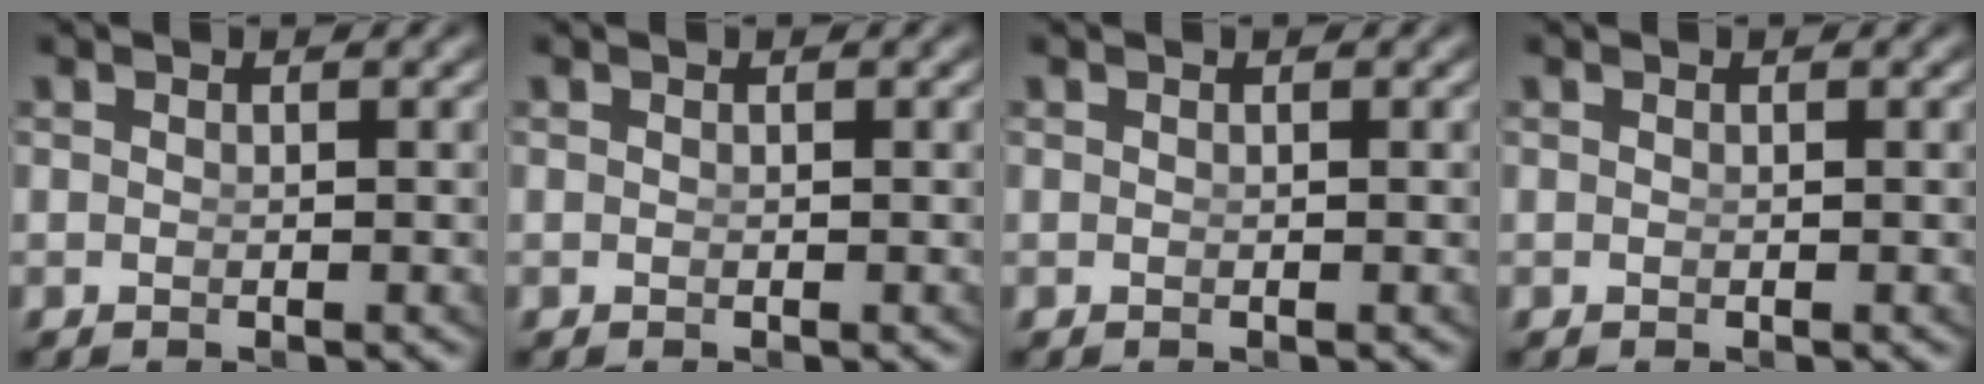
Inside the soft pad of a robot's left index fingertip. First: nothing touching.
{"total": 0.0}
{"total": 0.0}
{"total": 0.0}